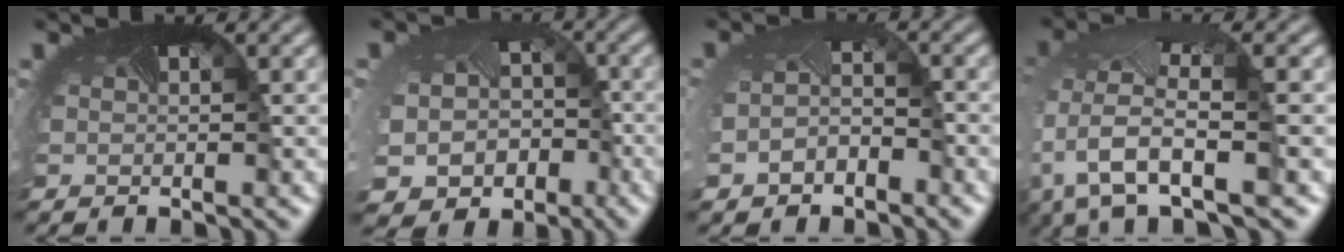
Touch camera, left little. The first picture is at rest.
{"total": 9.8, "force": [-4.3, 8.2, 3.3], "torque": [-0.076, -0.059, -0.060]}
{"total": 2.6, "force": [-1.5, 1.7, 1.3], "torque": [-0.044, -0.007, -0.034]}
{"total": 7.1, "force": [-2.3, 3.1, 6.0], "torque": [-0.145, -0.021, -0.044]}